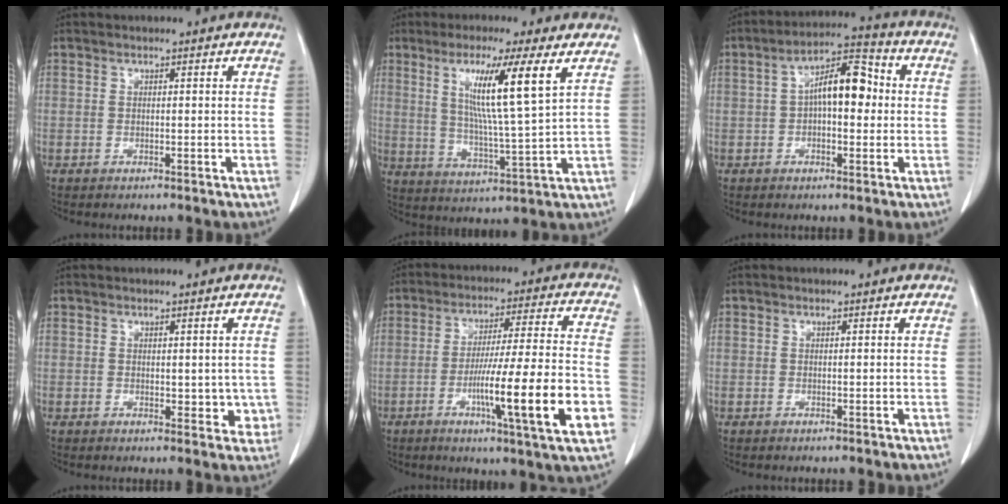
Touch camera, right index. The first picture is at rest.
{"total": 11.5, "force": [4.7, -1.0, 10.5], "torque": [-0.186, -0.008, 0.085]}
{"total": 9.3, "force": [0.6, 3.6, 8.6], "torque": [-0.148, 0.034, 0.004]}
{"total": 3.4, "force": [0.0, 2.1, 2.7], "torque": [-0.011, -0.003, 0.004]}
{"total": 17.2, "force": [-5.1, -0.1, 16.4], "torque": [-0.239, -0.010, -0.079]}
{"total": 0.0}